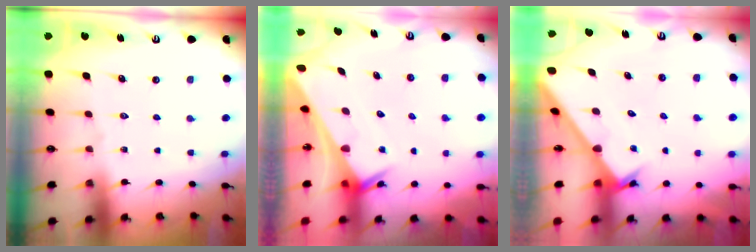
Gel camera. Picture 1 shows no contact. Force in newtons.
{"total": 2.6, "press": 2.6, "slide": 0.2}
{"total": 2.7, "press": 2.7, "slide": 0.3}